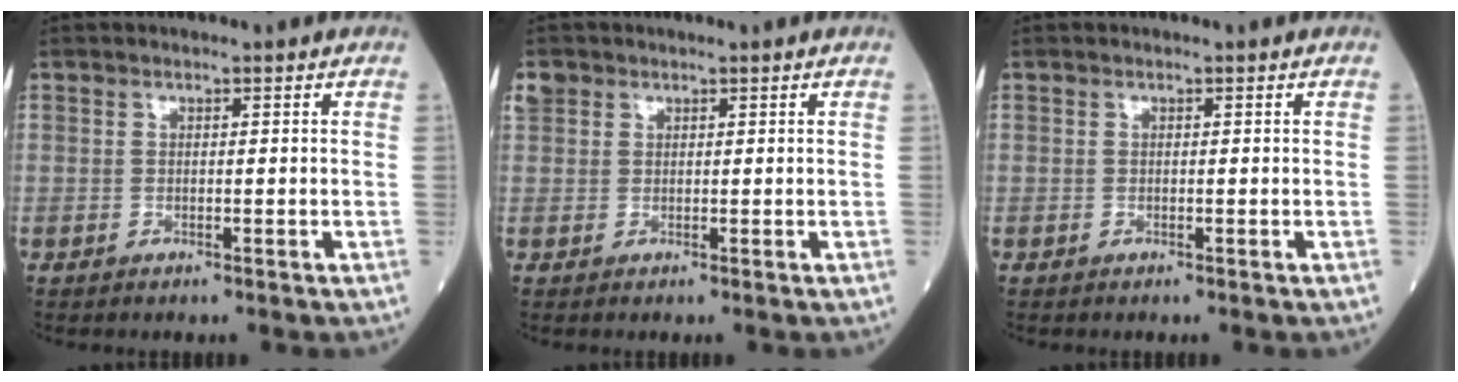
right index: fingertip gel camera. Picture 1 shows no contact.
{"total": 2.0, "force": [0.9, 1.7, 0.4], "torque": [-0.009, 0.018, 0.016]}
{"total": 0.0}